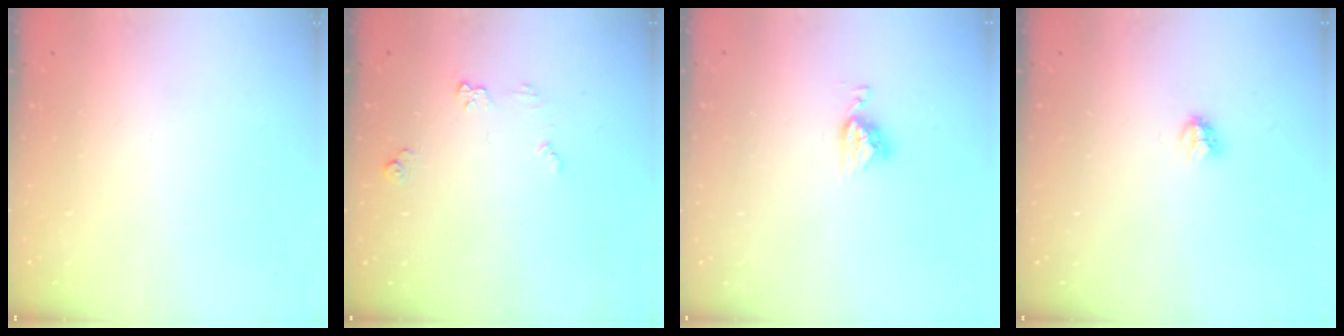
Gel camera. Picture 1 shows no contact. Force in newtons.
{"total": 5.9, "press": 5.8, "slide": 0.6}
{"total": 5.3, "press": 5.3, "slide": 0.1}
{"total": 2.8, "press": 2.8, "slide": 0.3}